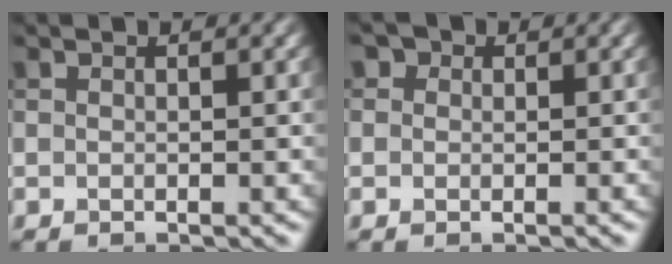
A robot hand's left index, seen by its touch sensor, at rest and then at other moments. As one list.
[{"total": 2.2, "force": [1.1, 1.7, 0.8], "torque": [-0.003, 0.006, -0.008]}]